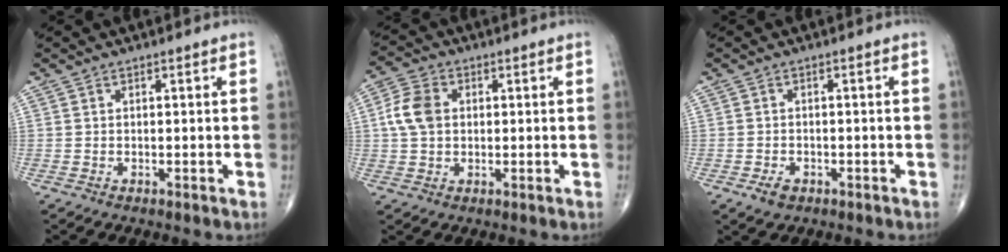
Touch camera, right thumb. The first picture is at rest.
{"total": 6.8, "force": [0.8, 5.0, 4.6], "torque": [-0.089, 0.011, 0.011]}
{"total": 2.6, "force": [-1.4, 1.7, 1.4], "torque": [-0.019, 0.000, -0.021]}